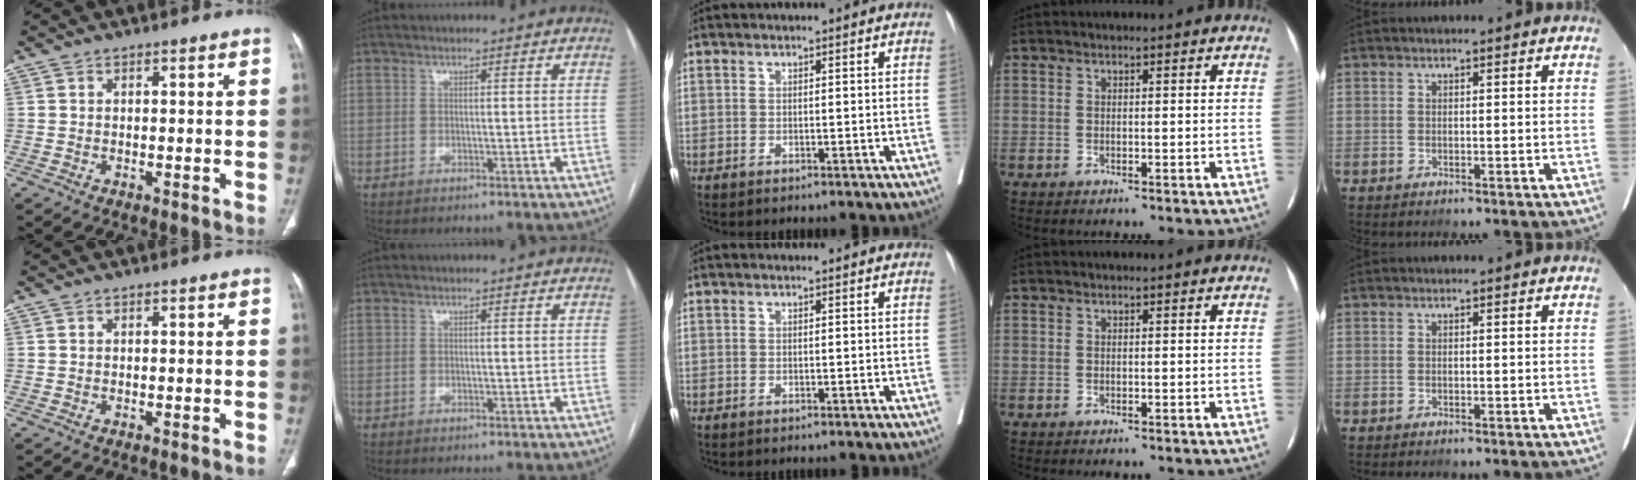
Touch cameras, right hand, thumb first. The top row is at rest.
{}